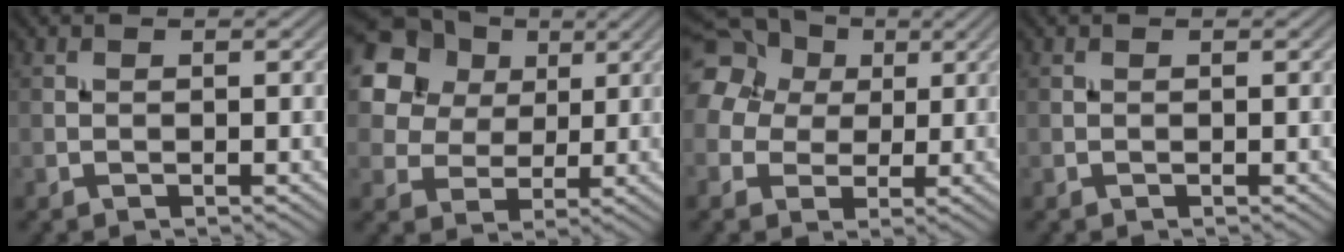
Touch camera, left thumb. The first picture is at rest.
{"total": 17.1, "force": [8.2, 13.0, 7.4], "torque": [-0.227, 0.036, 0.175]}
{"total": 15.1, "force": [5.3, 12.3, 7.1], "torque": [-0.209, 0.033, 0.083]}
{"total": 0.0}